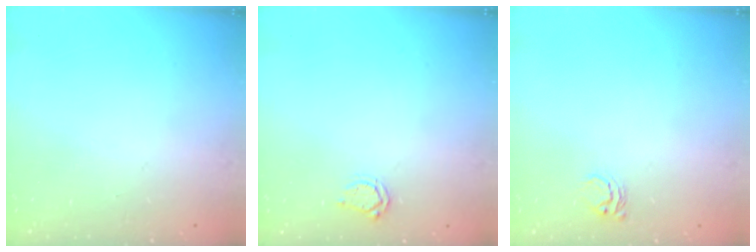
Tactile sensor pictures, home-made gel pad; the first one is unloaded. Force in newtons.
{"total": 3.8, "press": 3.8, "slide": 0.5}
{"total": 5.1, "press": 5.1, "slide": 0.3}